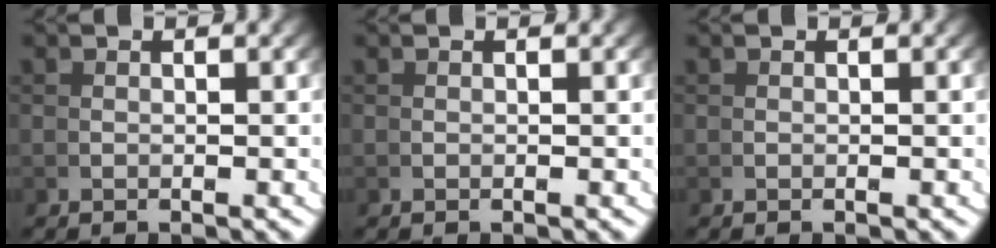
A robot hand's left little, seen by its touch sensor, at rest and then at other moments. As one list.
[{"total": 0.0}, {"total": 0.0}]